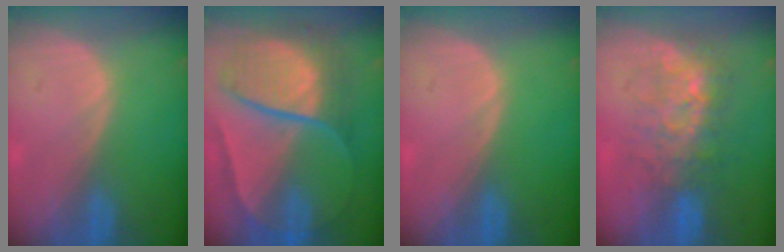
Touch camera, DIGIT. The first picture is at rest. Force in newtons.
{"total": 10.8, "press": 10.7, "slide": 1.1}
{"total": 0.0}
{"total": 7.9, "press": 7.5, "slide": 2.7}